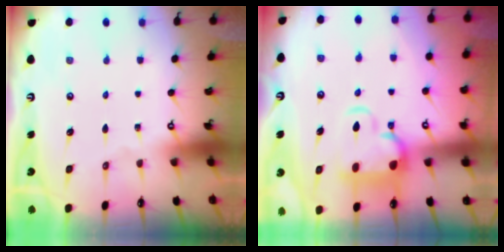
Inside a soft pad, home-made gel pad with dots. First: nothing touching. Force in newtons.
{"total": 4.6, "press": 4.3, "slide": 1.6}